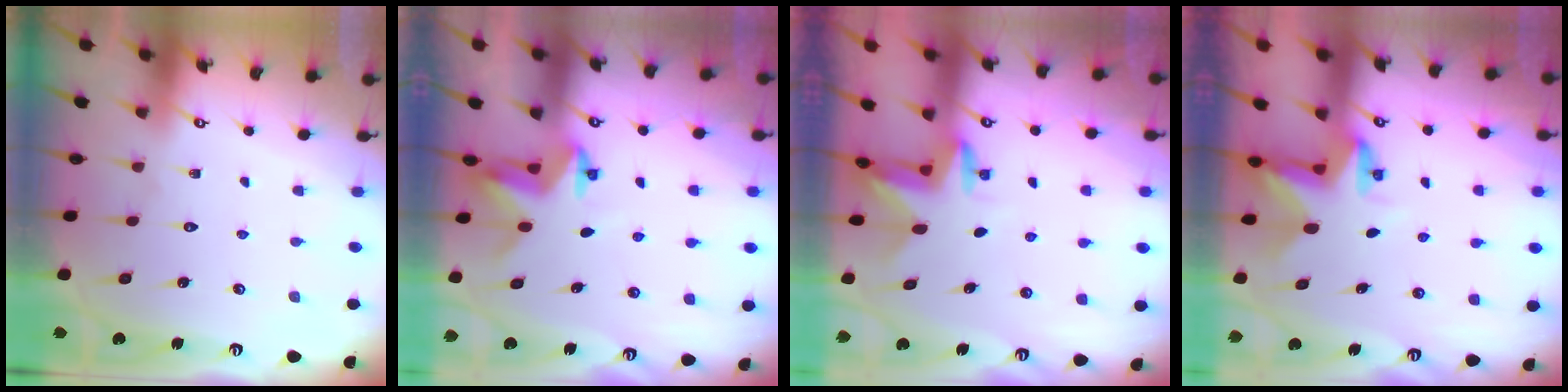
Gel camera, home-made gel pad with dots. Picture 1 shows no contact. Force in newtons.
{"total": 3.2, "press": 3.2, "slide": 0.1}
{"total": 2.6, "press": 2.6, "slide": 0.2}
{"total": 2.9, "press": 2.9, "slide": 0.2}